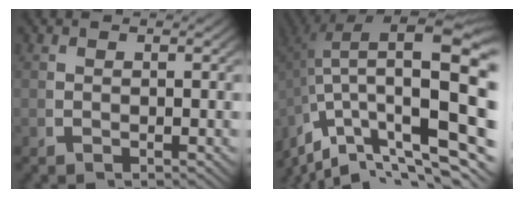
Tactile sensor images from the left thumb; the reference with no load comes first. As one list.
[{"total": 16.5, "force": [-1.1, 9.0, 13.7], "torque": [-0.230, -0.058, 0.010]}]